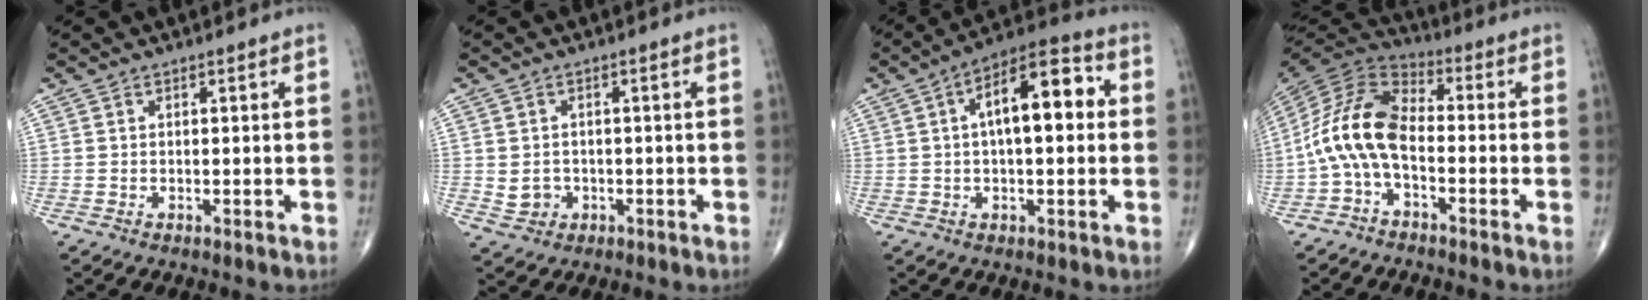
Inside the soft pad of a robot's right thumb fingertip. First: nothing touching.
{"total": 3.4, "force": [-0.5, 3.1, 1.2], "torque": [-0.006, 0.003, 0.000]}
{"total": 13.1, "force": [2.1, 5.6, 11.7], "torque": [-0.167, 0.028, 0.022]}
{"total": 12.4, "force": [-2.6, 6.8, 10.1], "torque": [-0.198, 0.048, -0.063]}